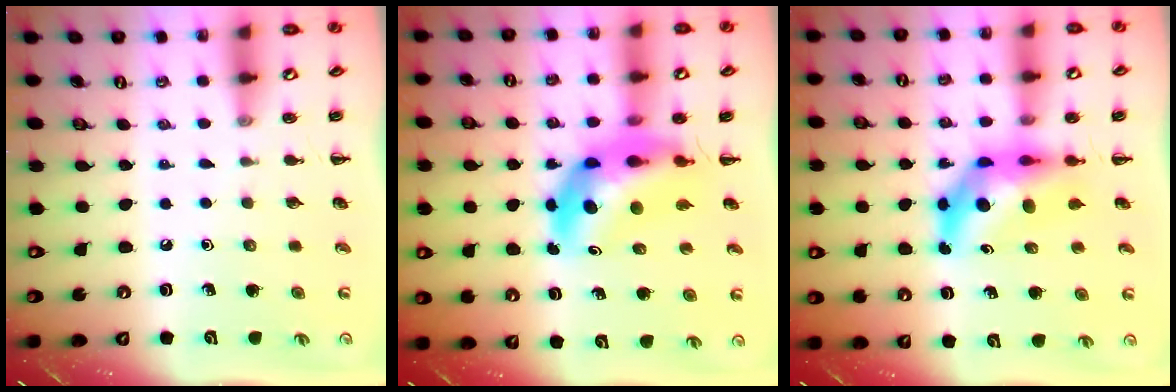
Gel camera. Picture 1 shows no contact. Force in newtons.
{"total": 11.2, "press": 10.7, "slide": 3.3}
{"total": 9.9, "press": 9.3, "slide": 3.5}